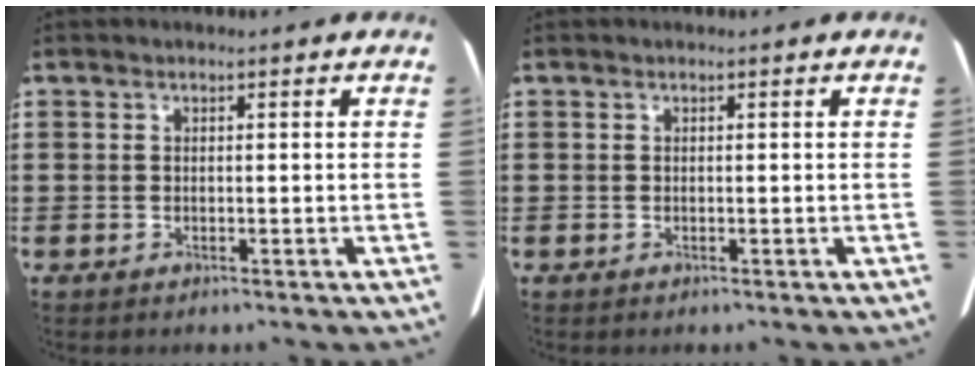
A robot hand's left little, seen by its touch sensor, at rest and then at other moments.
{"total": 0.0}